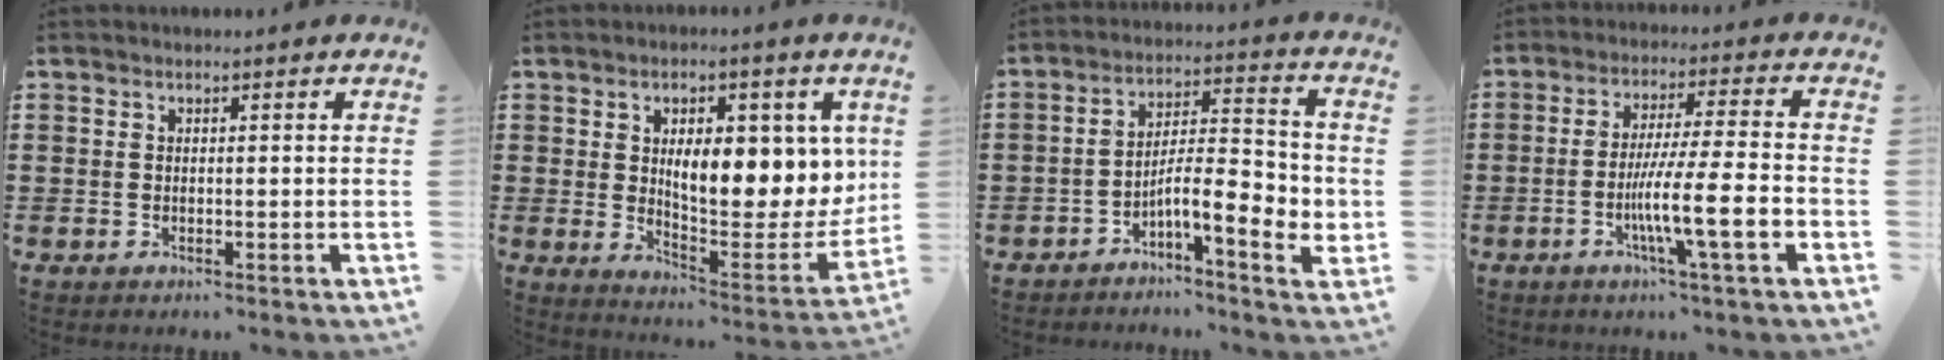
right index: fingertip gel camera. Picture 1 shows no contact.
{"total": 10.5, "force": [3.3, 4.8, 8.8], "torque": [-0.123, -0.021, 0.049]}
{"total": 8.3, "force": [-3.0, 2.1, 7.5], "torque": [-0.121, -0.011, -0.054]}
{"total": 10.8, "force": [-3.5, 0.9, 10.1], "torque": [-0.186, -0.012, -0.065]}